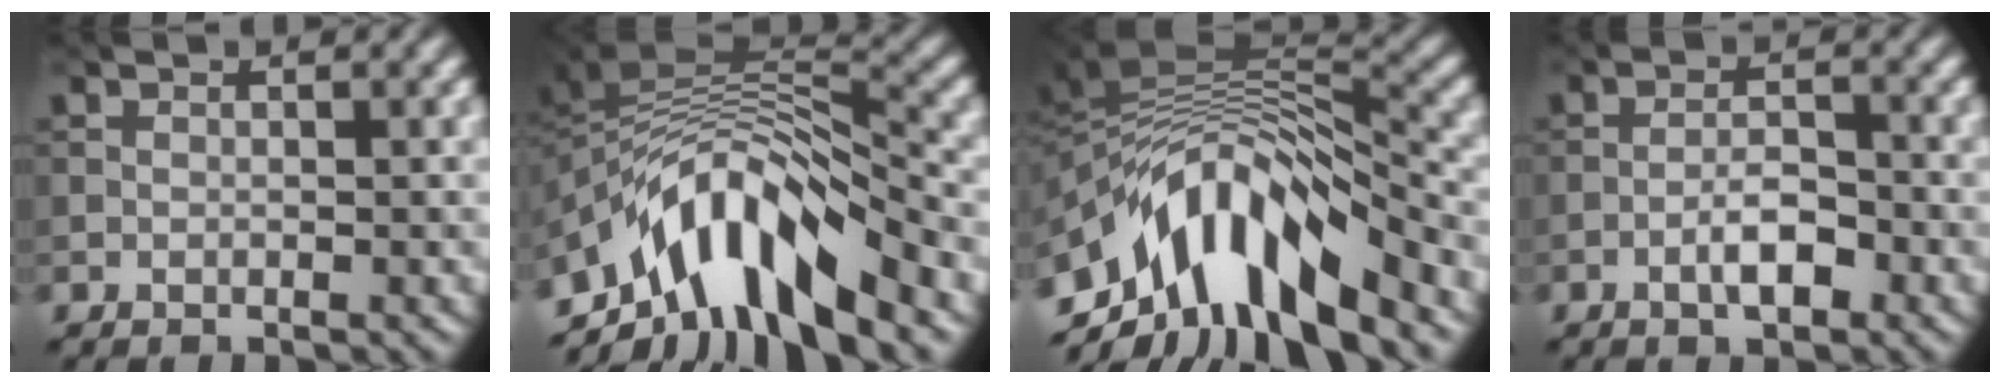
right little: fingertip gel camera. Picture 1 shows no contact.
{"total": 10.6, "force": [-6.5, 4.2, 7.2], "torque": [-0.111, 0.007, -0.116]}
{"total": 11.6, "force": [-6.6, 5.0, 8.1], "torque": [-0.137, 0.011, -0.113]}
{"total": 2.9, "force": [-1.4, 0.9, 2.4], "torque": [-0.043, 0.006, -0.029]}